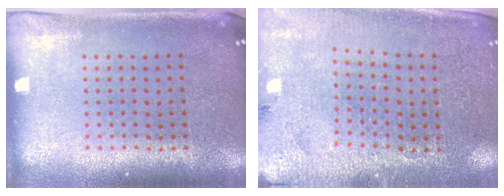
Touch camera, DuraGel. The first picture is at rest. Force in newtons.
{"total": 2.8, "press": 2.8, "slide": 0.5}